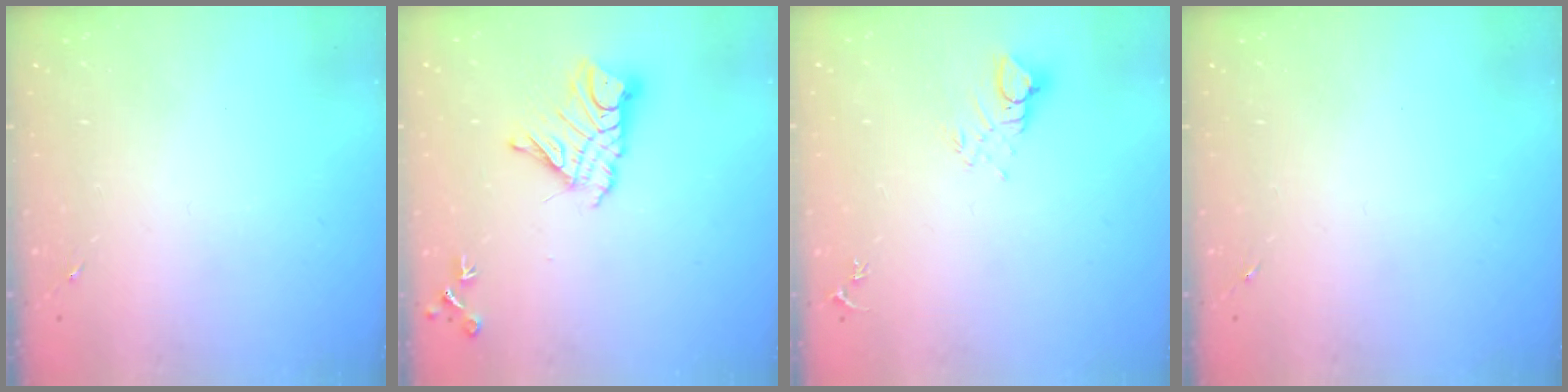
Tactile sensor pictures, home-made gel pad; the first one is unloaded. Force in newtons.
{"total": 13.7, "press": 13.7, "slide": 1.3}
{"total": 6.7, "press": 6.7, "slide": 0.4}
{"total": 0.0}